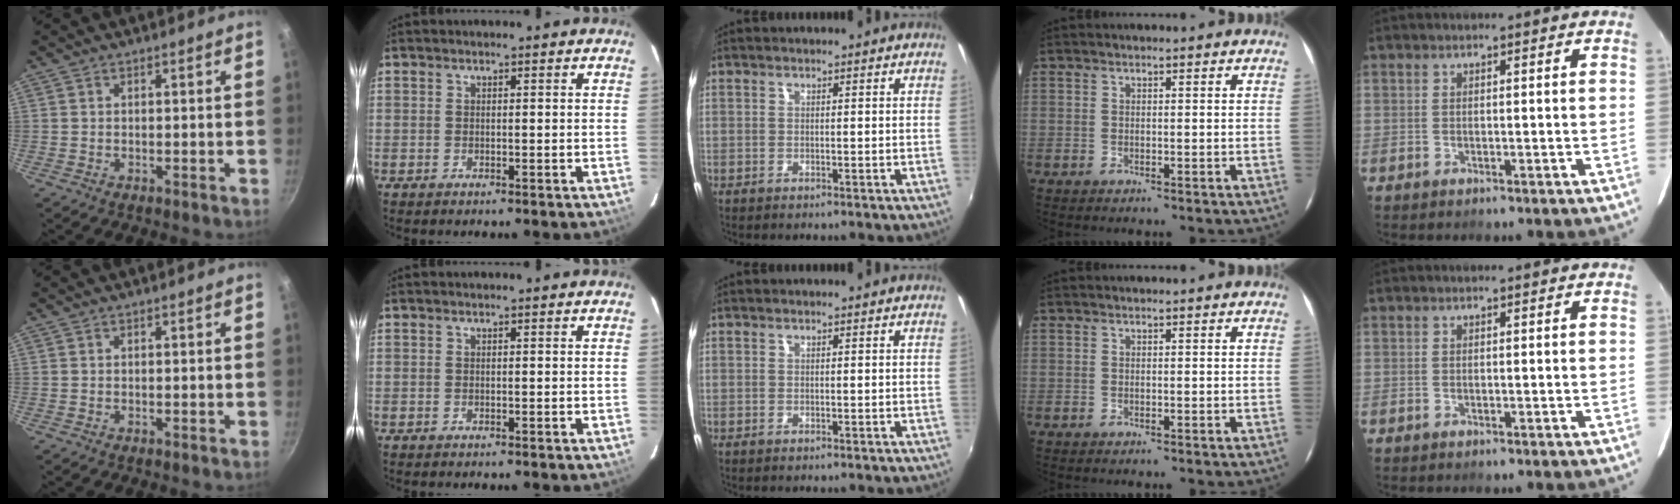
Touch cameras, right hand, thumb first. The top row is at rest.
{}